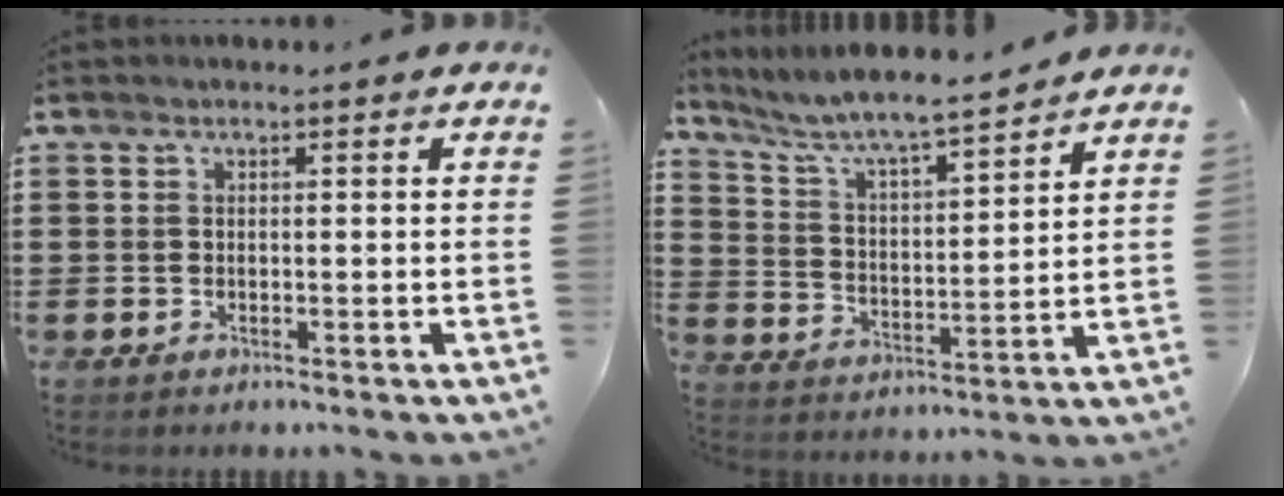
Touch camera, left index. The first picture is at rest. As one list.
[{"total": 6.4, "force": [5.9, 0.4, 2.6], "torque": [-0.076, -0.038, 0.097]}]